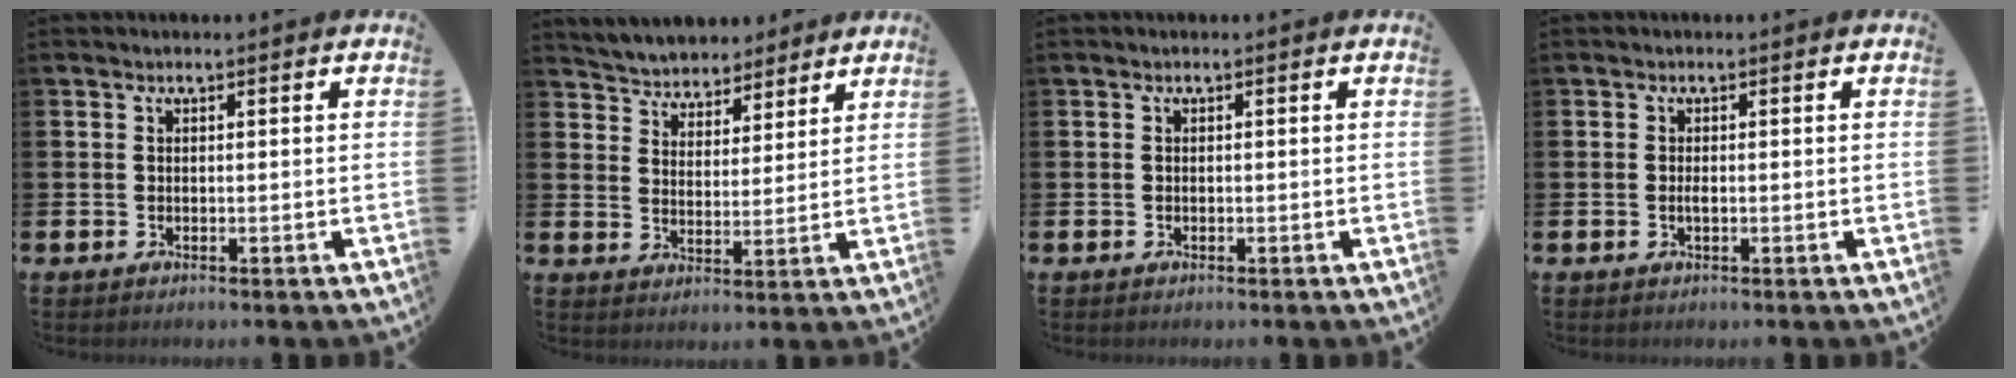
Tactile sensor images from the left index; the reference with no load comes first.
{"total": 5.0, "force": [4.7, 1.3, -0.9], "torque": [-0.011, -0.034, 0.083]}
{"total": 0.0}
{"total": 0.9, "force": [-0.1, 0.3, 0.8], "torque": [-0.013, -0.003, -0.003]}